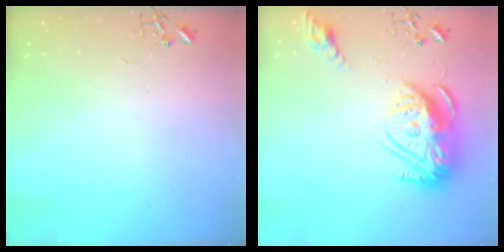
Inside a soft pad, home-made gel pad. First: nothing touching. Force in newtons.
{"total": 17.6, "press": 17.5, "slide": 1.6}